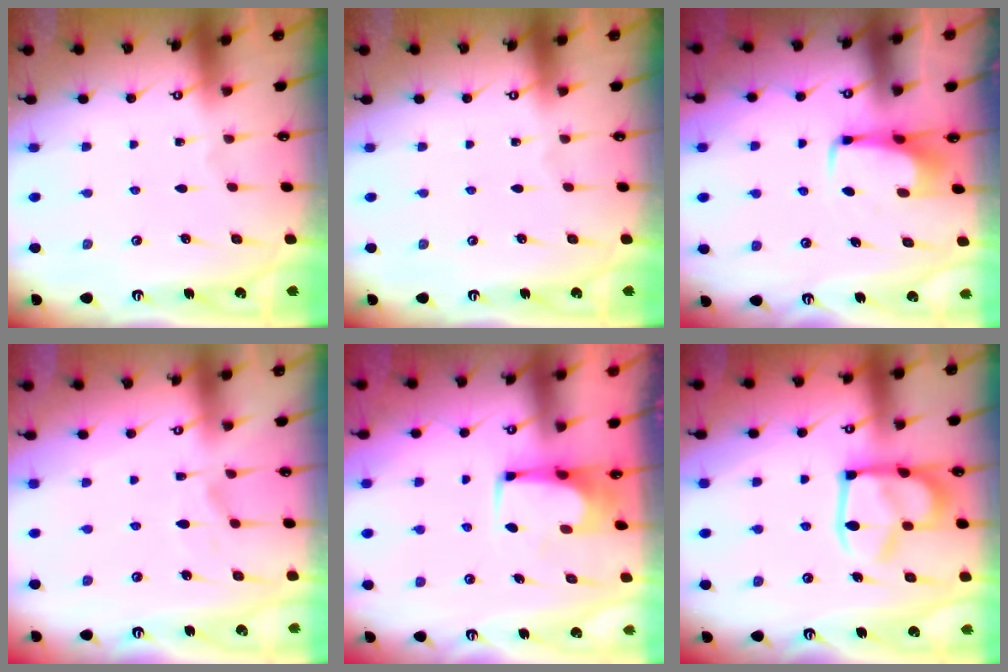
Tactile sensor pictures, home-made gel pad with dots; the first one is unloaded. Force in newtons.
{"total": 0.0}
{"total": 3.3, "press": 3.3, "slide": 0.3}
{"total": 1.5, "press": 1.0, "slide": 1.1}
{"total": 1.4, "press": 1.4, "slide": 0.1}
{"total": 15.8, "press": 15.7, "slide": 1.9}